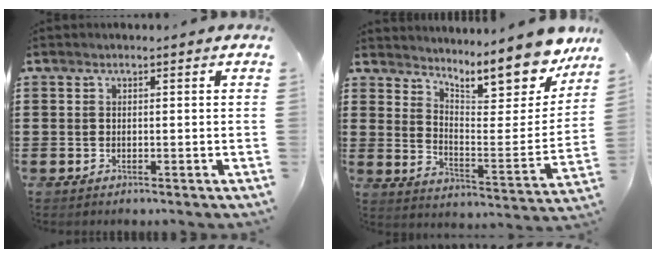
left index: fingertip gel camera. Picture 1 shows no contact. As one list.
[{"total": 11.3, "force": [9.6, 2.4, 5.6], "torque": [-0.092, -0.074, 0.163]}]